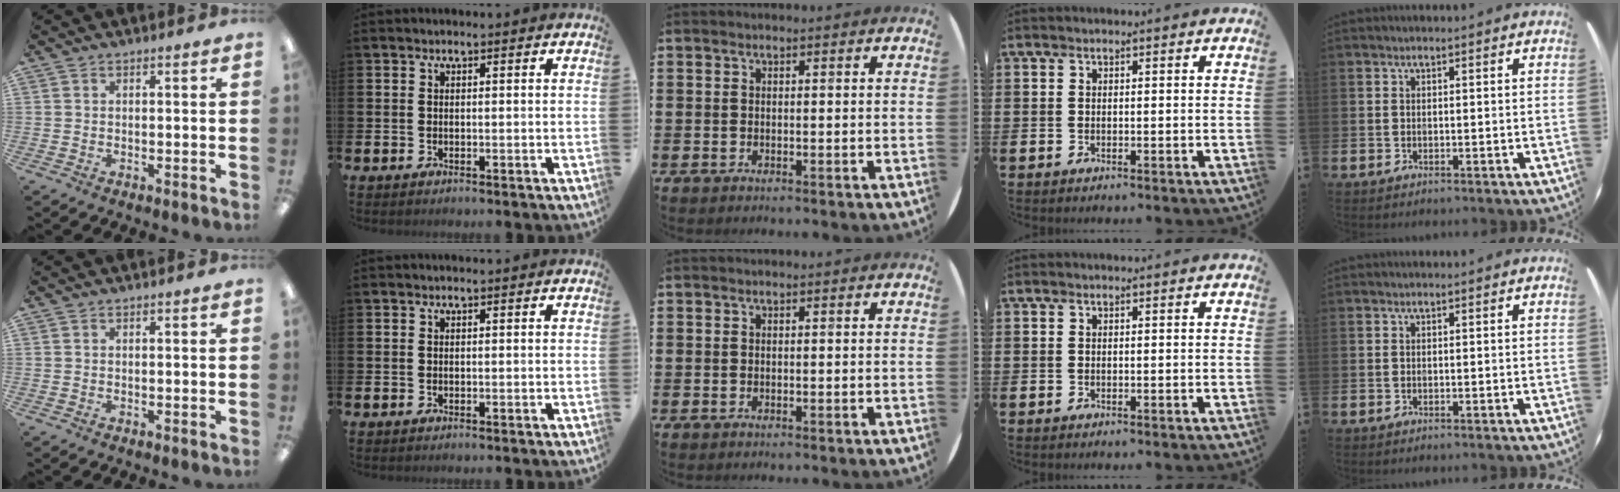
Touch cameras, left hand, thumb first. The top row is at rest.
{}